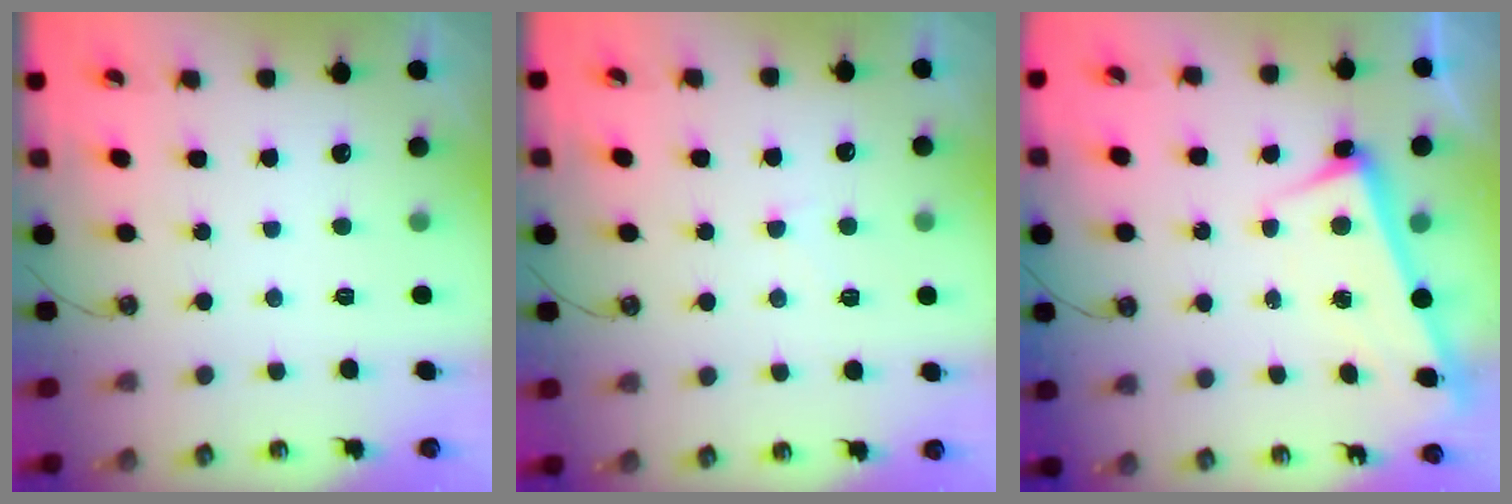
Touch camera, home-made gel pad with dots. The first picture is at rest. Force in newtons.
{"total": 4.7, "press": 4.7, "slide": 0.7}
{"total": 2.6, "press": 2.5, "slide": 0.7}